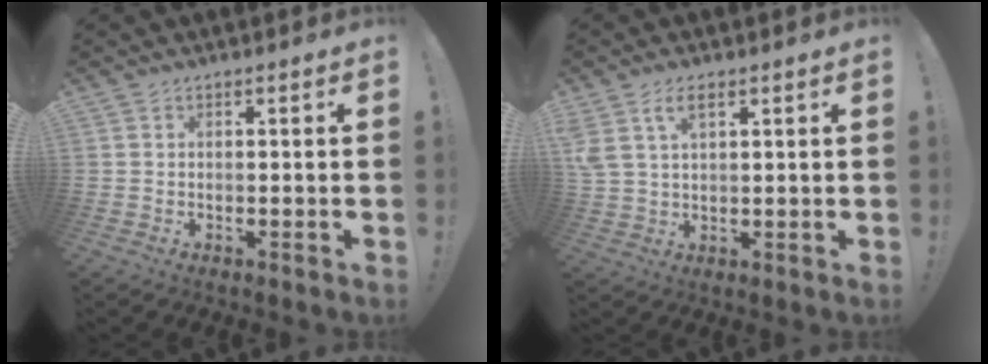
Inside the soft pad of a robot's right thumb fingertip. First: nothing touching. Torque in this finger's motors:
{"motor_torque": [0.93, 1.59, 1.06, 0.16, 0.08]}